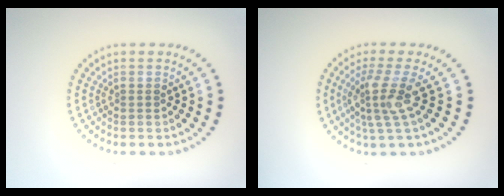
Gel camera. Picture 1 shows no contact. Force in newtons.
{"total": 3.4, "press": 2.5, "slide": 2.3}